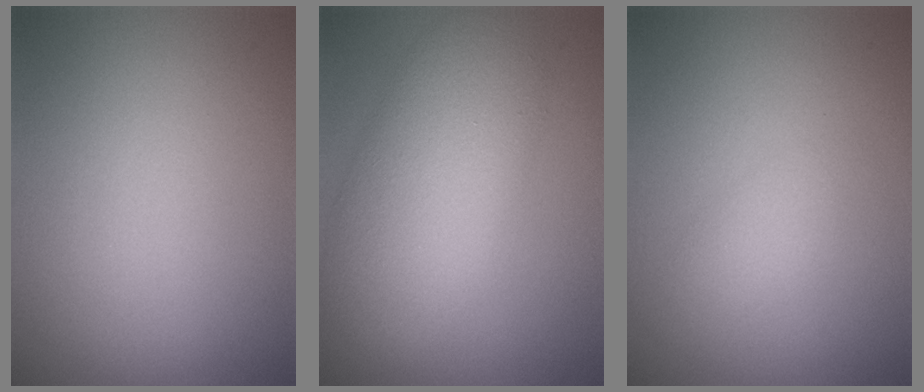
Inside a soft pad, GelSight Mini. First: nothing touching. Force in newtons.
{"total": 7.2, "press": 7.2, "slide": 0.6}
{"total": 1.2, "press": 1.2, "slide": 0.1}